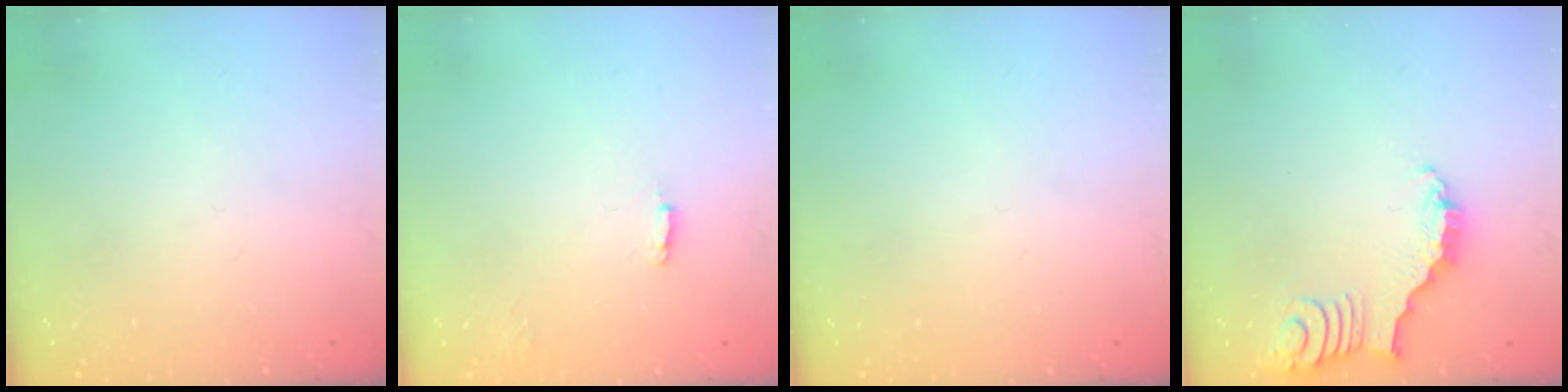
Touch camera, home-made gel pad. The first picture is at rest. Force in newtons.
{"total": 2.2, "press": 2.2, "slide": 0.1}
{"total": 0.0}
{"total": 2.8, "press": 2.8, "slide": 0.4}